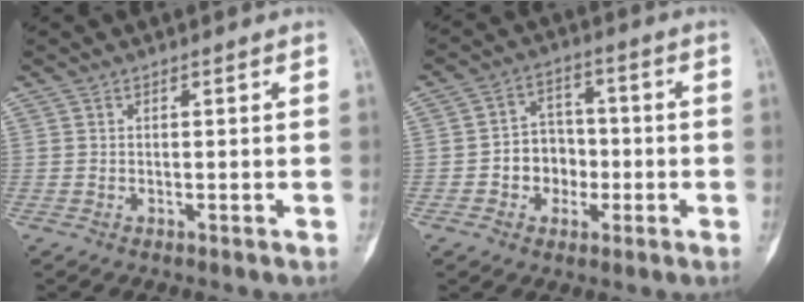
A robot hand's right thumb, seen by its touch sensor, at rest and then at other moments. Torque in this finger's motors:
{"motor_torque": [-0.11, 0.44, 0.37, -0.47, -0.03]}